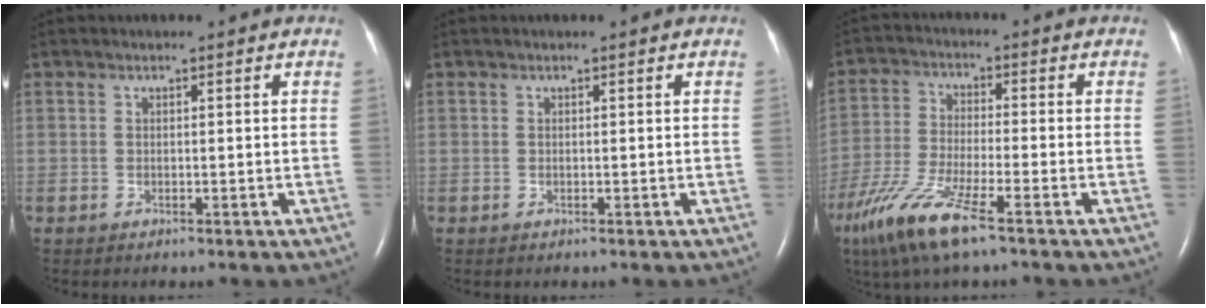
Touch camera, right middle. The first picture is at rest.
{"total": 0.0}
{"total": 10.8, "force": [-6.8, 1.1, 8.3], "torque": [-0.185, -0.031, -0.130]}